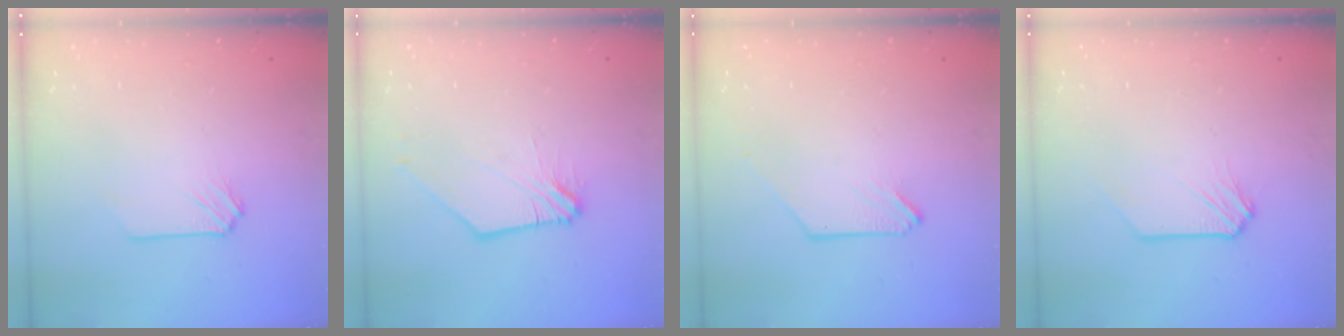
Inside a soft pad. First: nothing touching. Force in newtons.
{"total": 2.0, "press": 1.9, "slide": 0.4}
{"total": 0.0}
{"total": 0.0}